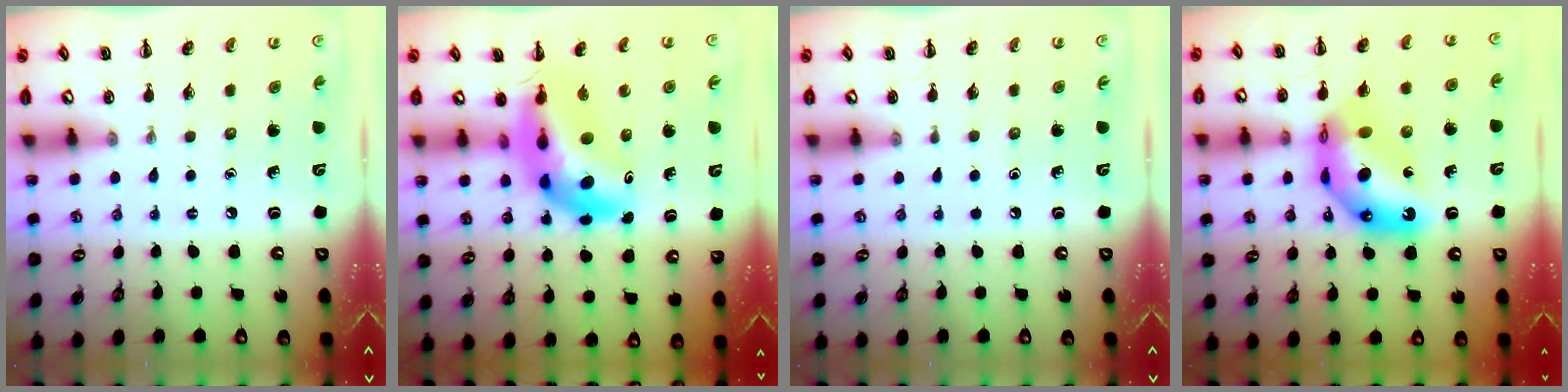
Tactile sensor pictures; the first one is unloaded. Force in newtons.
{"total": 10.3, "press": 9.8, "slide": 3.1}
{"total": 0.0}
{"total": 13.5, "press": 12.9, "slide": 4.2}